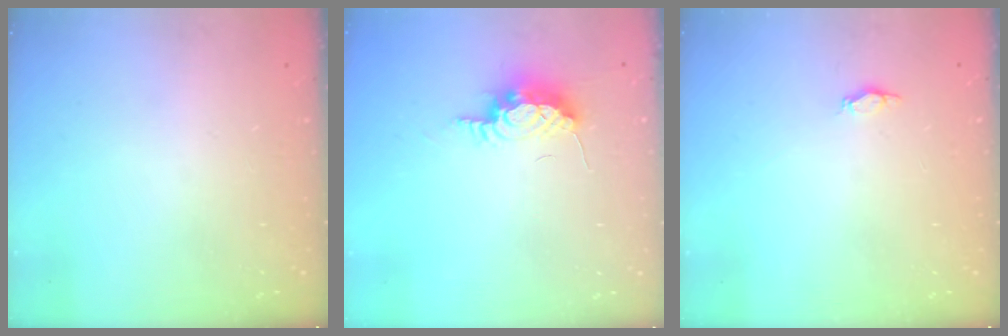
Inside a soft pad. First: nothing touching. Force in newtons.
{"total": 14.9, "press": 9.9, "slide": 11.1}
{"total": 4.0, "press": 3.7, "slide": 1.6}